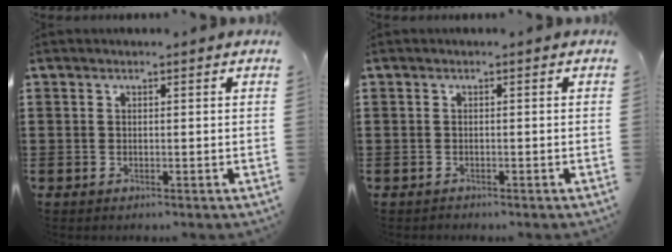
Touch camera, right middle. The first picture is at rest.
{"total": 0.0}